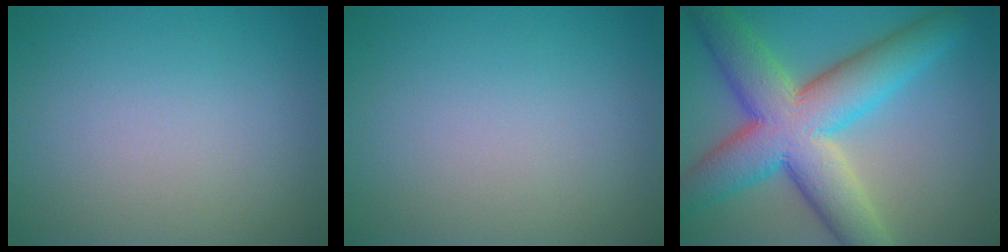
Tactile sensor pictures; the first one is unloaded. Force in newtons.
{"total": 0.0}
{"total": 11.6, "press": 11.6, "slide": 0.5}